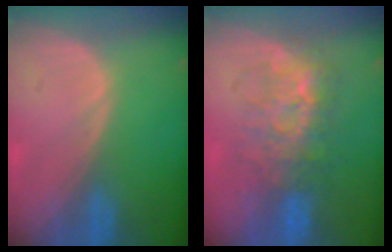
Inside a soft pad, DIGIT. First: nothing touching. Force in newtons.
{"total": 8.0, "press": 7.7, "slide": 2.0}